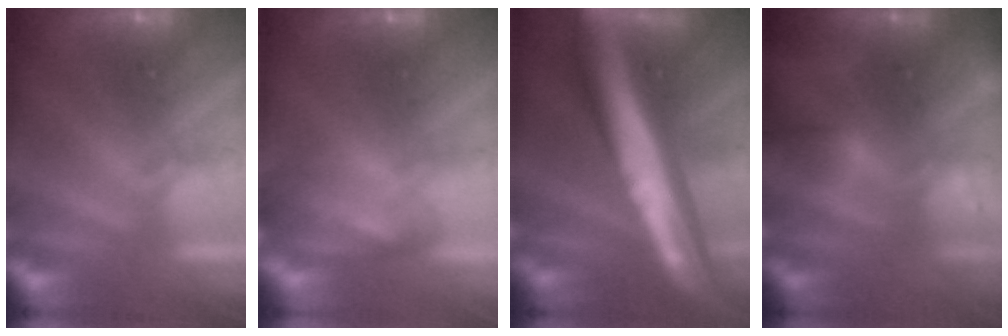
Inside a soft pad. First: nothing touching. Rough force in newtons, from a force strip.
{"total": 6.9}
{"total": 6.9}
{"total": 8.8}